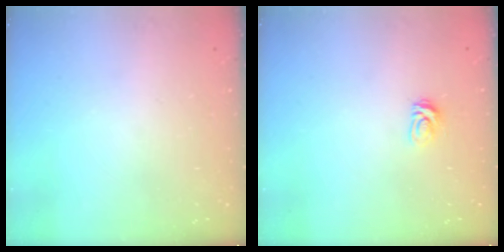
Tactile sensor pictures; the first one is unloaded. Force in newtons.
{"total": 3.9, "press": 3.8, "slide": 0.4}